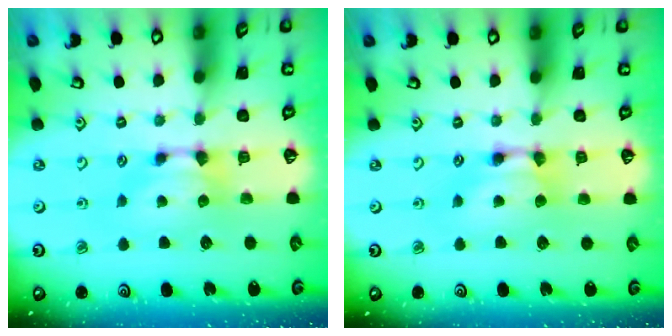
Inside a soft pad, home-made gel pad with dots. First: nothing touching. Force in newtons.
{"total": 1.9, "press": 1.9, "slide": 0.2}